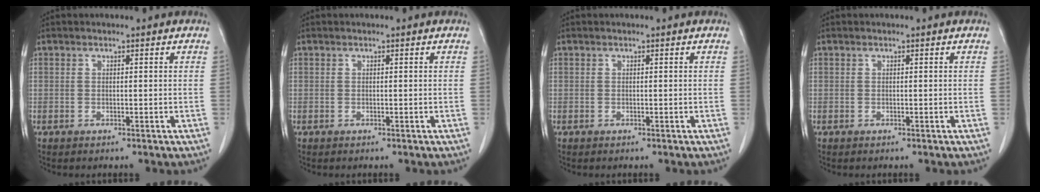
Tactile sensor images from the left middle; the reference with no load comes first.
{"total": 0.0}
{"total": 0.0}
{"total": 0.0}